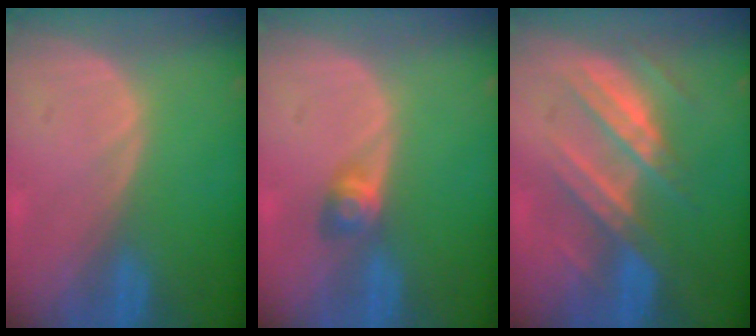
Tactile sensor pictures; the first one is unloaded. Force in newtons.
{"total": 2.9, "press": 2.6, "slide": 1.4}
{"total": 7.2, "press": 7.2, "slide": 0.8}